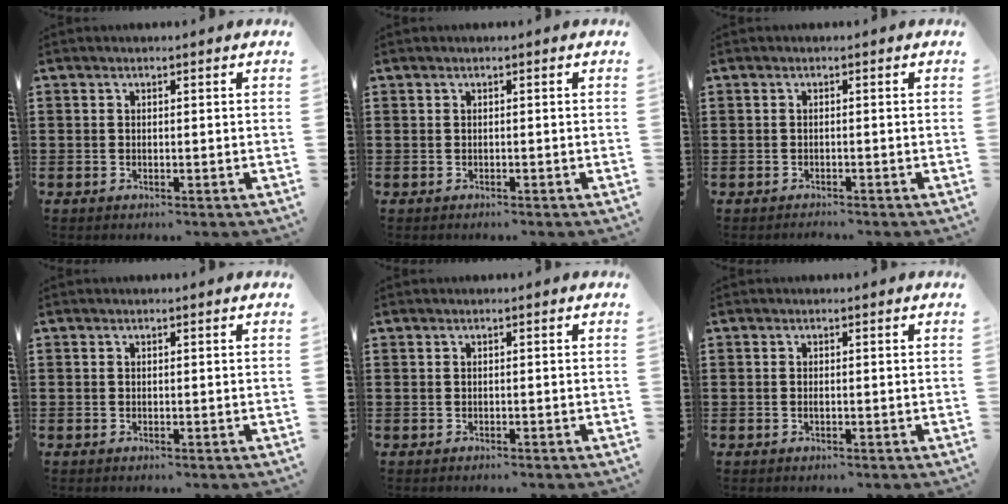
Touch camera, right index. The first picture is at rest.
{"total": 0.0}
{"total": 0.8, "force": [-0.7, 0.1, -0.1], "torque": [0.000, 0.001, -0.016]}
{"total": 0.0}
{"total": 0.0}
{"total": 0.6, "force": [-0.1, -0.1, 0.5], "torque": [-0.014, -0.007, 0.001]}